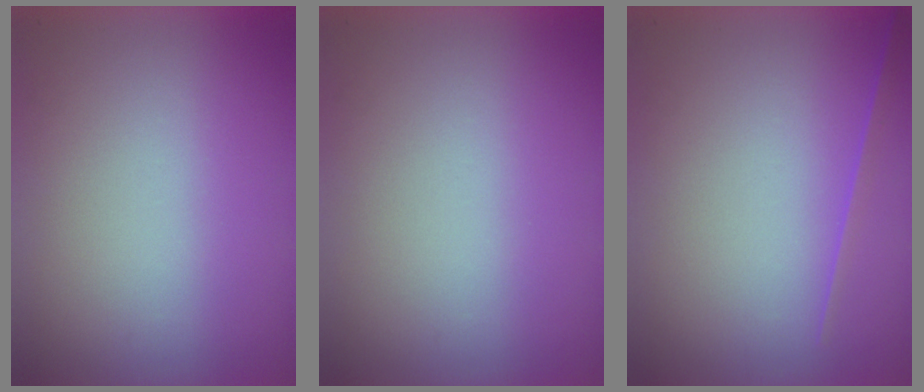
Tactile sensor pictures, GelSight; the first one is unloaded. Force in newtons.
{"total": 0.0}
{"total": 1.1}